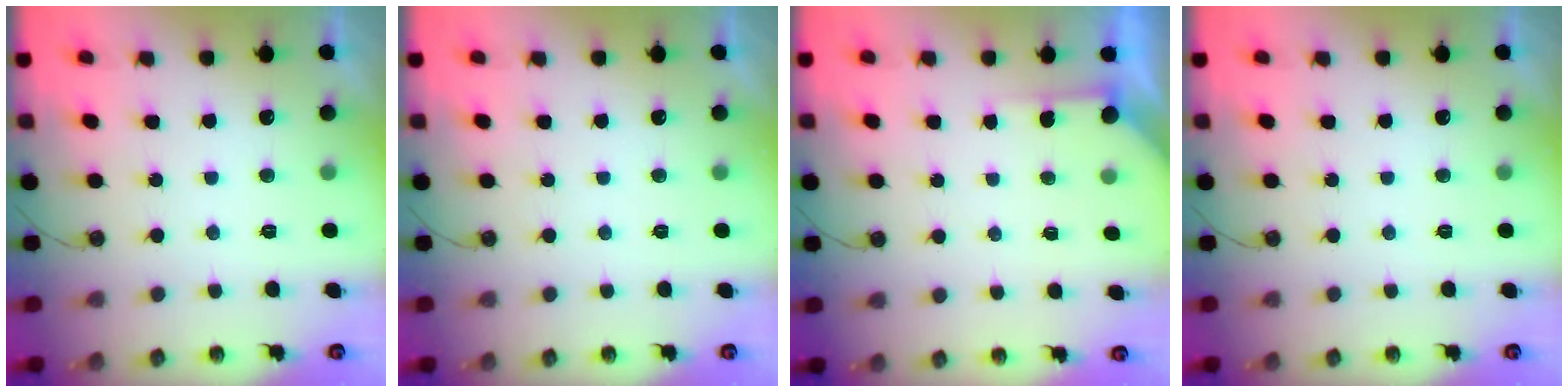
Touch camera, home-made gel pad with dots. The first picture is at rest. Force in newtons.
{"total": 0.0}
{"total": 1.6, "press": 1.6, "slide": 0.2}
{"total": 0.0}